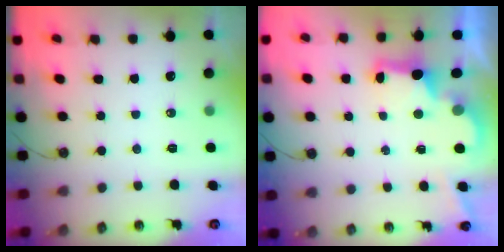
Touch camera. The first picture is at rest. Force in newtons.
{"total": 2.9, "press": 2.7, "slide": 0.9}